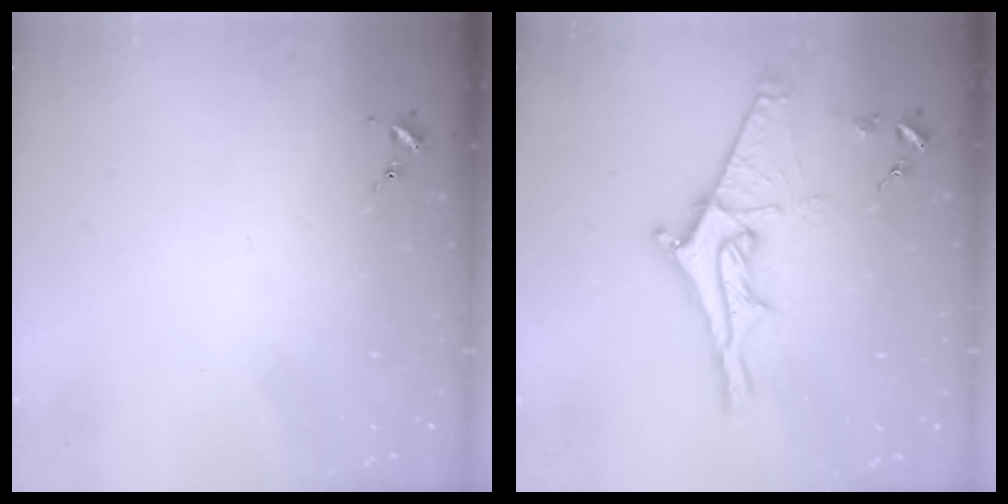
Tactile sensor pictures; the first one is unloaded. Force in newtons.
{"total": 14.1, "press": 14.1, "slide": 1.1}